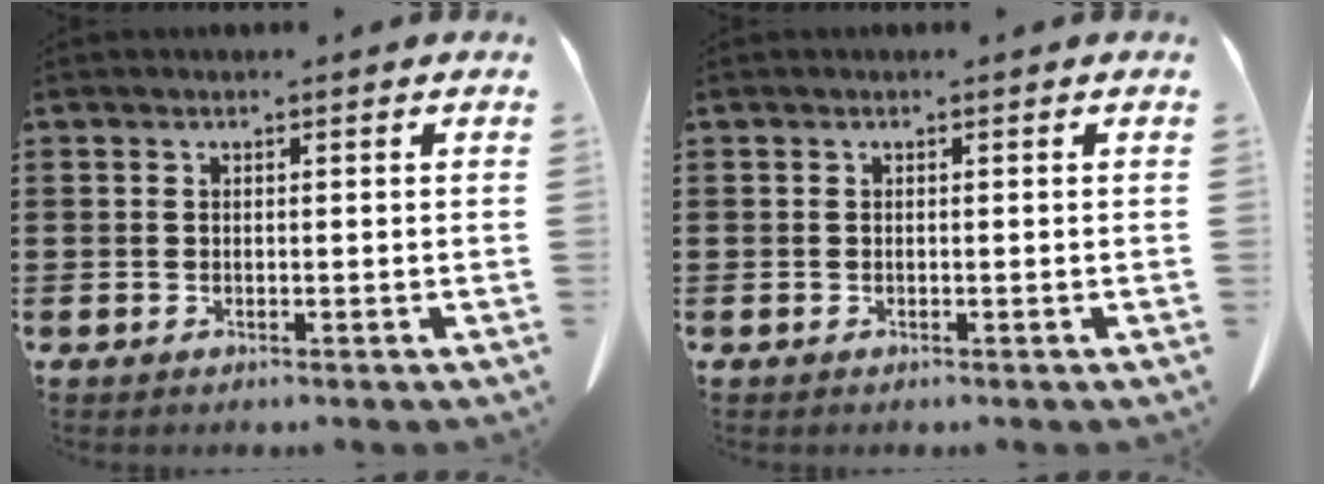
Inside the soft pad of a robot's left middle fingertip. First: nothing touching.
{"total": 0.0}